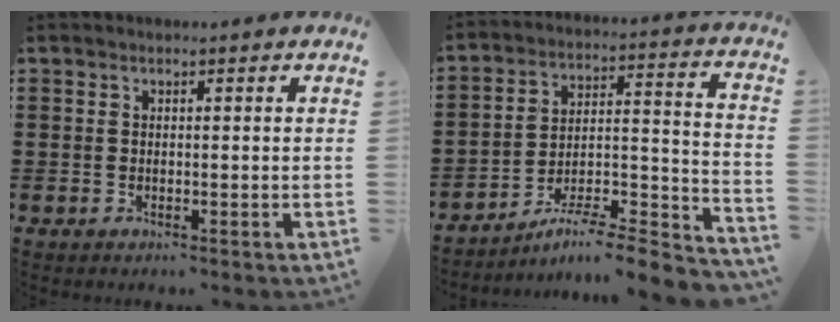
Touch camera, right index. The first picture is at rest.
{"total": 6.4, "force": [-5.4, 0.6, 3.4], "torque": [-0.053, -0.011, -0.108]}